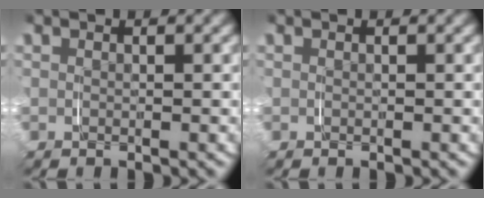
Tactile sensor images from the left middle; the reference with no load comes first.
{"total": 0.0}